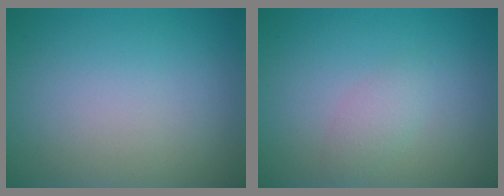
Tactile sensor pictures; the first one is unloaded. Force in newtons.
{"total": 1.4, "press": 1.4, "slide": 0.1}